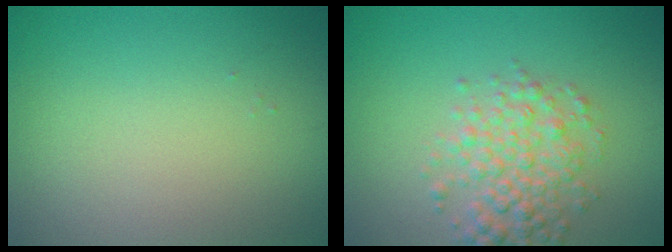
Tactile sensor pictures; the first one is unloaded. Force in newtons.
{"total": 4.0, "press": 4.0, "slide": 0.1}